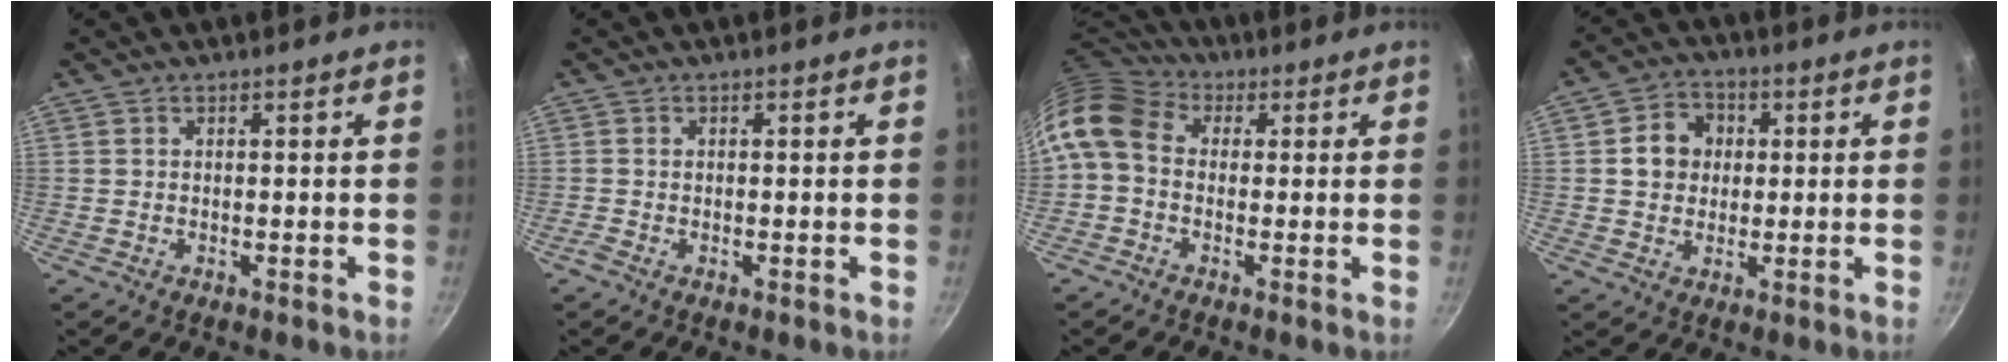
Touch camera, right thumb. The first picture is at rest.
{"total": 0.8, "force": [-0.3, 0.6, 0.4], "torque": [-0.011, 0.001, -0.009]}
{"total": 11.3, "force": [0.9, 8.7, 7.2], "torque": [-0.139, 0.030, -0.003]}
{"total": 7.2, "force": [1.1, 6.2, 3.4], "torque": [-0.023, 0.011, 0.009]}